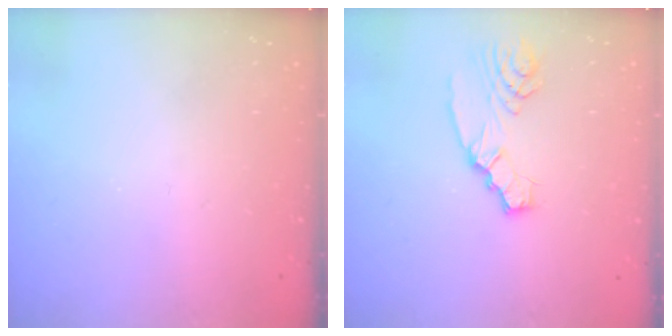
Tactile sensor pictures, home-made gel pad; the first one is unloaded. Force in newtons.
{"total": 5.1, "press": 5.1, "slide": 0.1}